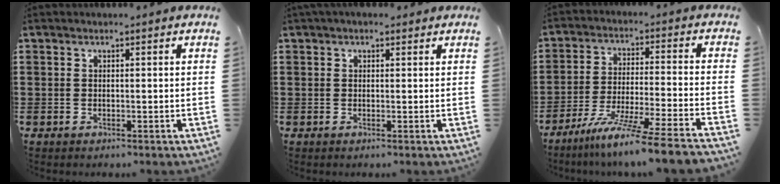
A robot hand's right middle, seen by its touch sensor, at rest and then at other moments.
{"total": 0.9, "force": [0.8, 0.3, 0.3], "torque": [-0.001, -0.001, 0.013]}
{"total": 9.9, "force": [-8.4, -1.1, 5.2], "torque": [-0.092, -0.007, -0.165]}